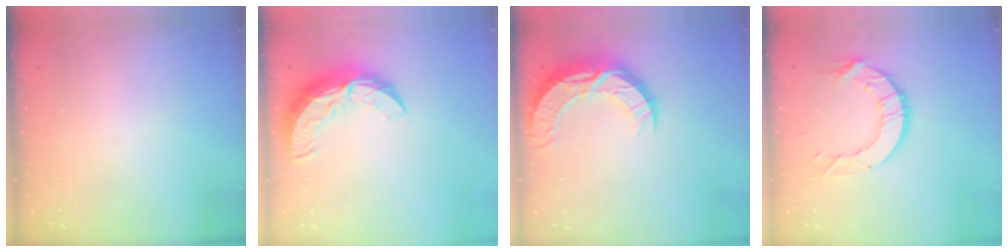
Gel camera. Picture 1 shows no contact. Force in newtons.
{"total": 12.2, "press": 12.2, "slide": 1.1}
{"total": 11.9, "press": 11.9, "slide": 0.9}
{"total": 10.4, "press": 10.3, "slide": 0.5}